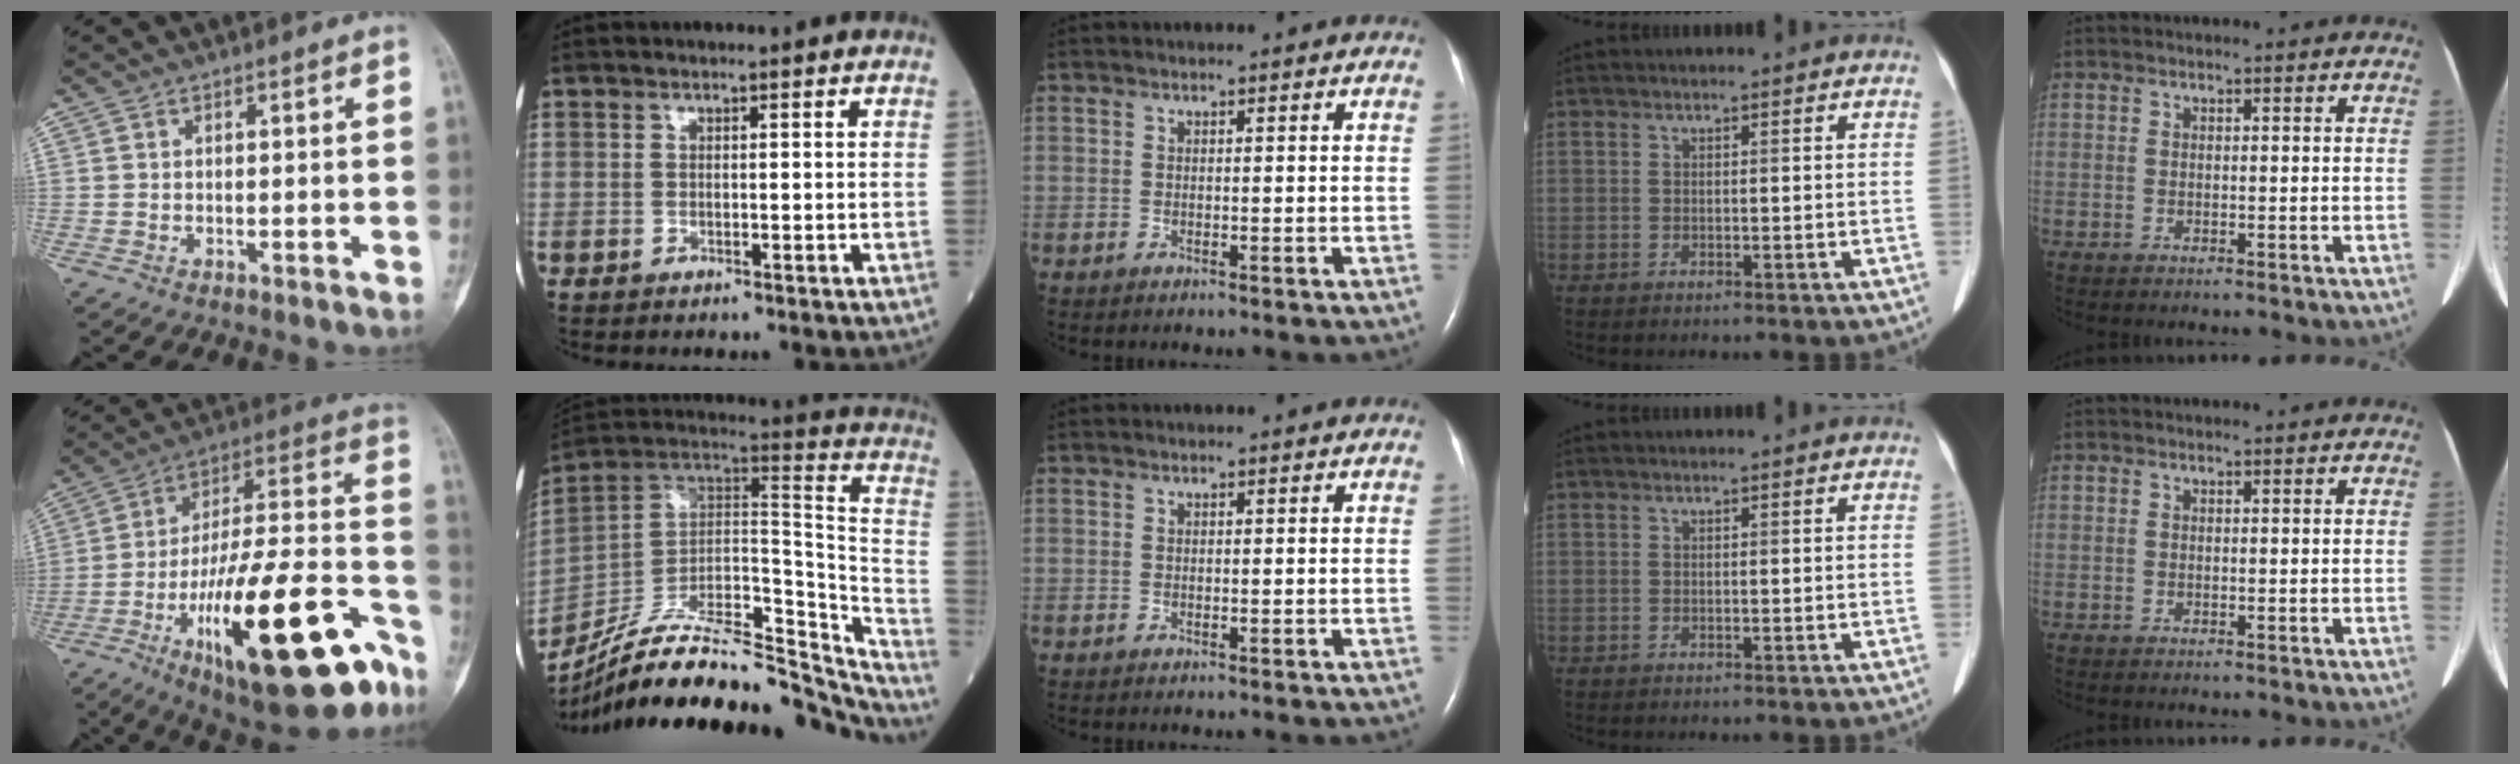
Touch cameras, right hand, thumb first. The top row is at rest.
{"thumb": {"total": 31.7, "force": [-15.2, 9.8, 26.1], "torque": [-0.358, 0.076, -0.231]}, "index": {"total": 32.0, "force": [-27.5, 8.0, 14.3], "torque": [-0.196, 0.011, -0.405]}}